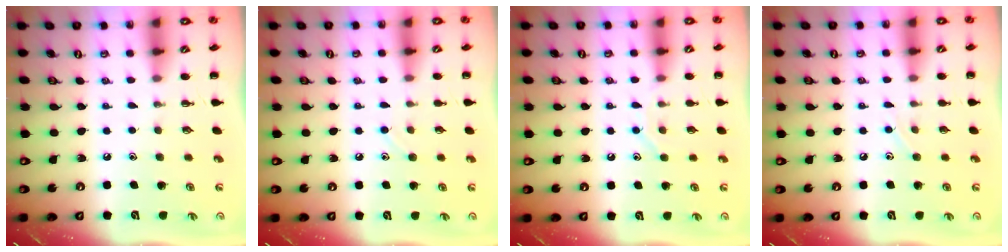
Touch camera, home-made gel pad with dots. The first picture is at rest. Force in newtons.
{"total": 6.3, "press": 5.9, "slide": 2.1}
{"total": 7.1, "press": 7.0, "slide": 0.9}
{"total": 3.9, "press": 3.7, "slide": 1.2}